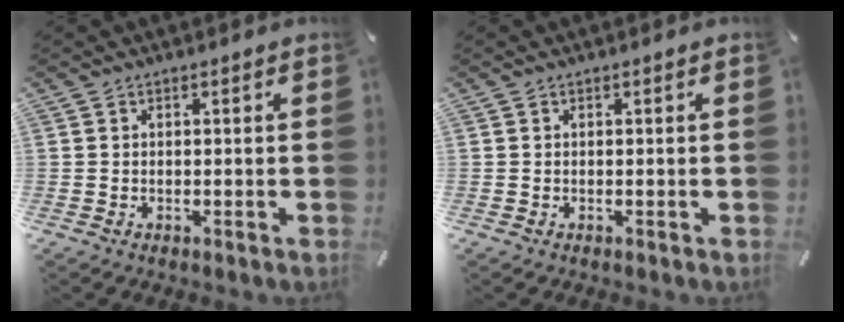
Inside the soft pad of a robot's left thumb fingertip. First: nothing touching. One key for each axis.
{"total": 0.0}